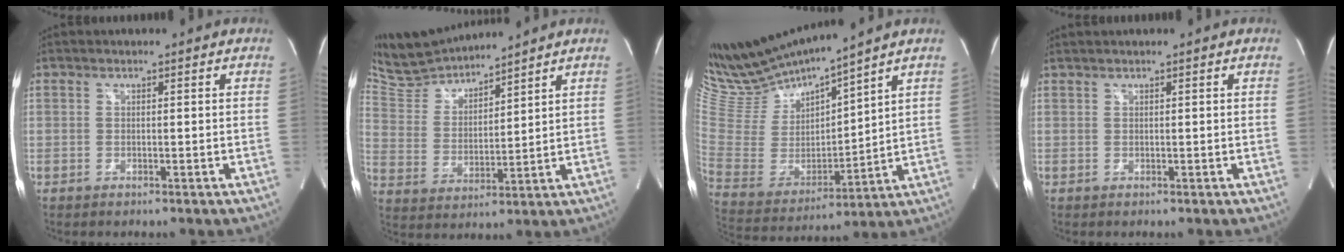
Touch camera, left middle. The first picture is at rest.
{"total": 9.9, "force": [9.7, 1.3, 1.6], "torque": [-0.051, 0.010, 0.199]}
{"total": 14.7, "force": [13.9, 0.1, 4.6], "torque": [-0.106, -0.016, 0.288]}
{"total": 0.9, "force": [0.8, -0.1, 0.3], "torque": [-0.010, 0.014, 0.022]}